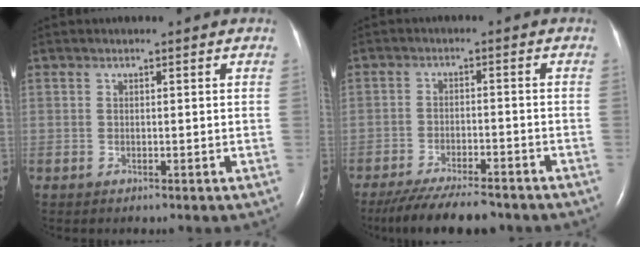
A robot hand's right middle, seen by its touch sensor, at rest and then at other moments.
{"total": 11.7, "force": [-10.2, 2.1, 5.4], "torque": [-0.088, -0.017, -0.153]}